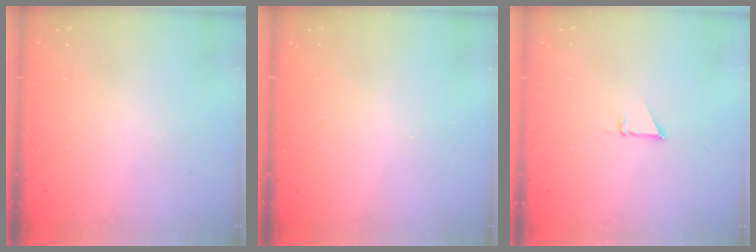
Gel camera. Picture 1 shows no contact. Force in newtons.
{"total": 0.0}
{"total": 1.9, "press": 1.9, "slide": 0.0}